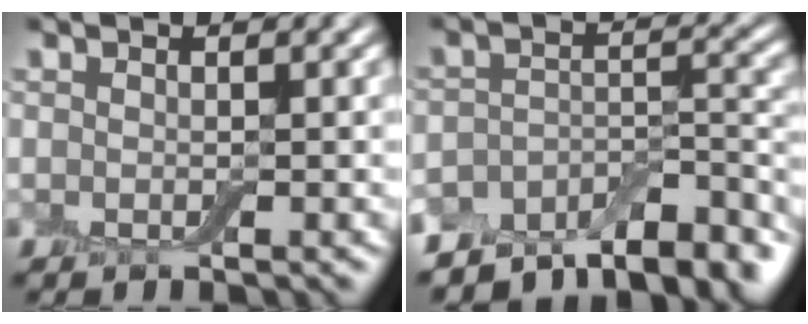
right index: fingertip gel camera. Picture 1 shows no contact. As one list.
[{"total": 8.2, "force": [-7.0, 3.1, 3.0], "torque": [-0.030, -0.001, -0.112]}]